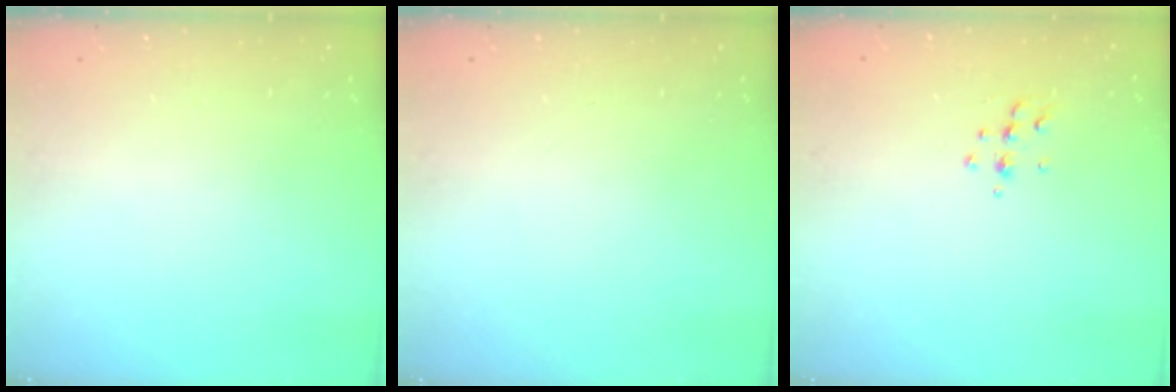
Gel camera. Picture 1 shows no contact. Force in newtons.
{"total": 0.0}
{"total": 6.3, "press": 6.2, "slide": 1.0}